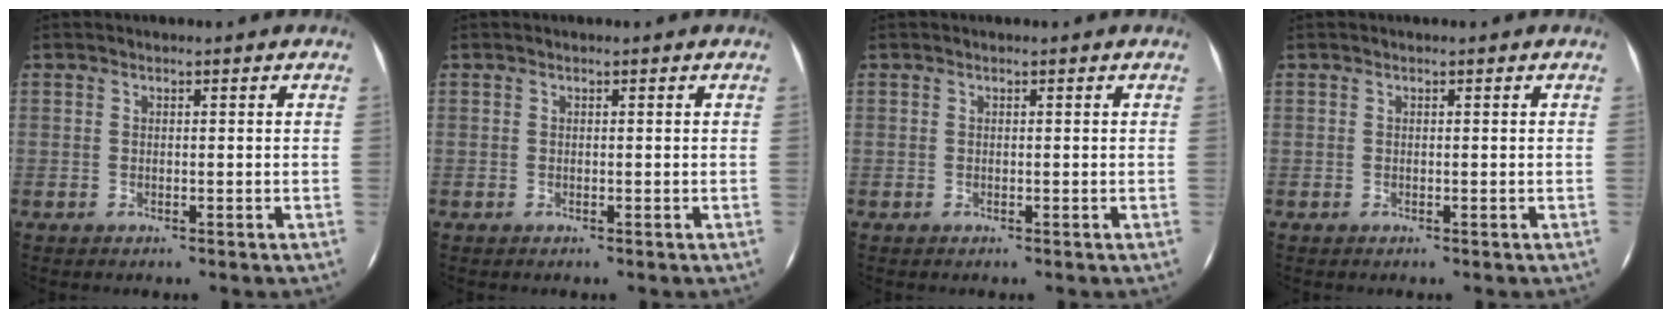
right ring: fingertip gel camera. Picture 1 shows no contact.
{"total": 0.0}
{"total": 0.0}
{"total": 0.0}